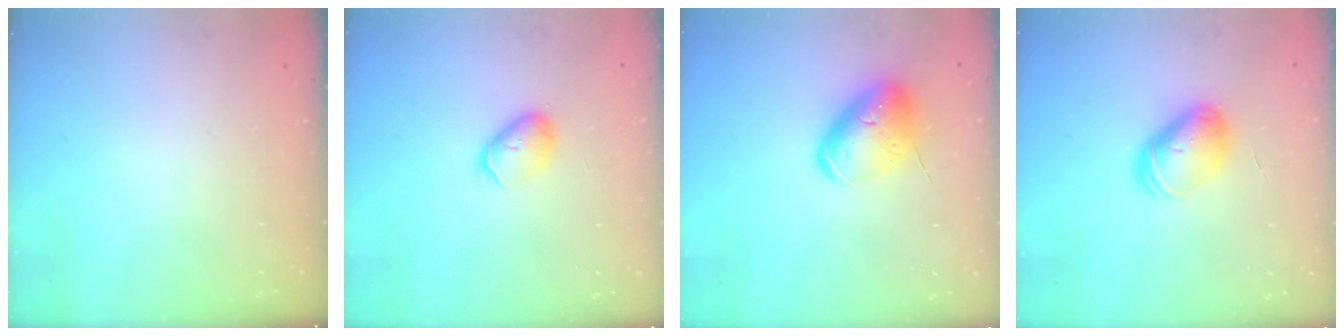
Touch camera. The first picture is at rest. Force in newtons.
{"total": 6.1, "press": 6.1, "slide": 0.3}
{"total": 12.9, "press": 12.7, "slide": 2.4}
{"total": 8.6, "press": 8.6, "slide": 0.4}